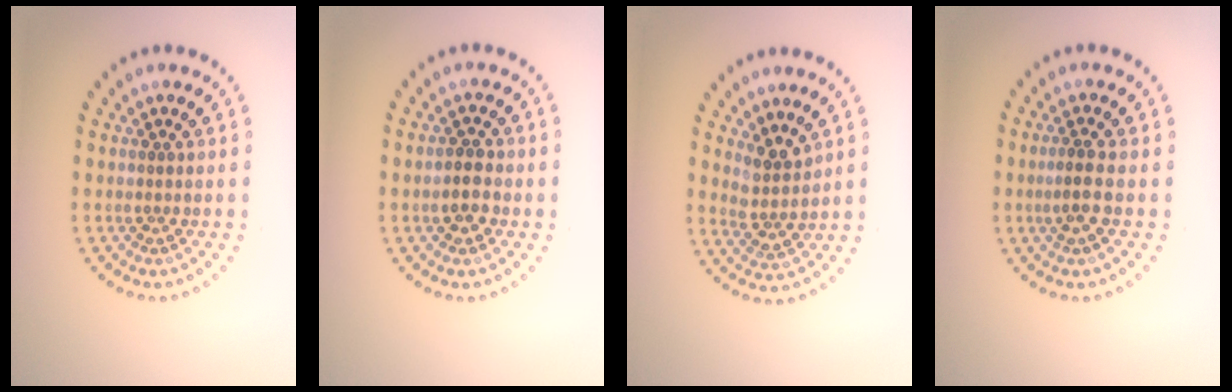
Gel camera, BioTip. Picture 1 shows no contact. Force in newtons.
{"total": 2.1, "press": 2.0, "slide": 0.4}
{"total": 2.7, "press": 2.0, "slide": 1.9}
{"total": 1.8, "press": 1.6, "slide": 0.9}